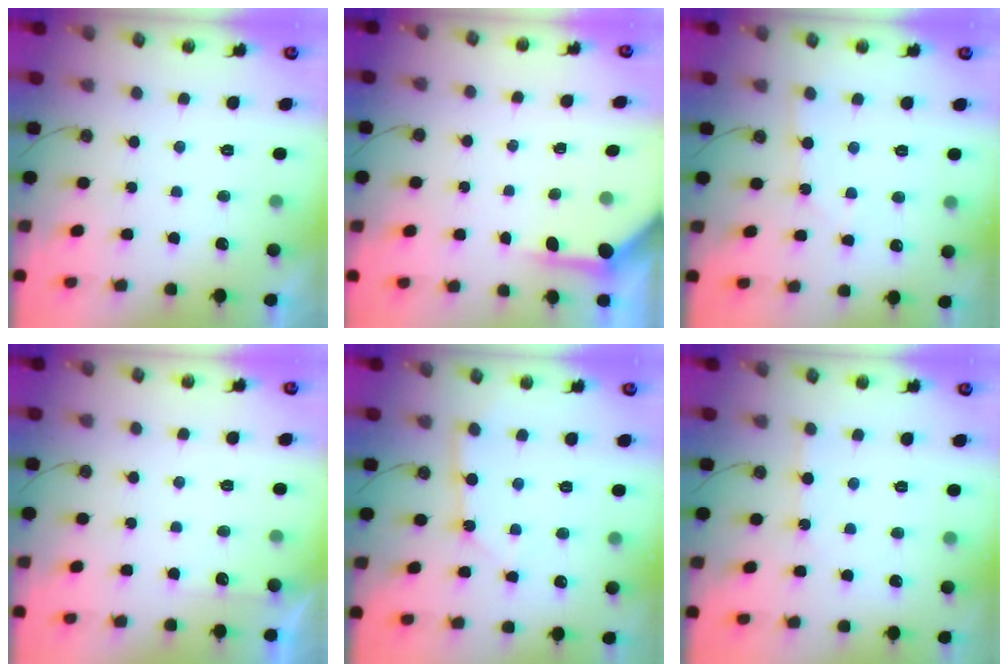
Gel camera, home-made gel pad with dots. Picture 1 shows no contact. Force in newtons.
{"total": 5.0, "press": 4.9, "slide": 0.6}
{"total": 3.2, "press": 3.2, "slide": 0.3}
{"total": 2.7, "press": 2.7, "slide": 0.4}
{"total": 4.1, "press": 4.0, "slide": 0.4}
{"total": 4.4, "press": 4.4, "slide": 0.5}